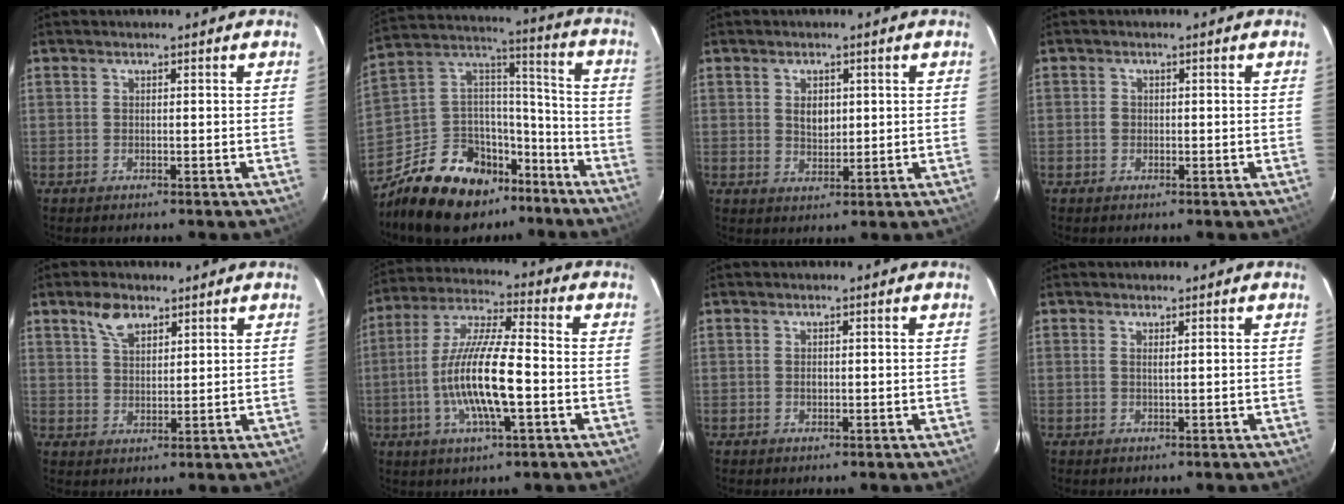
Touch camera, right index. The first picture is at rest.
{"total": 20.6, "force": [-13.7, 12.4, 9.2], "torque": [-0.212, 0.064, -0.207]}
{"total": 3.7, "force": [0.8, 2.5, 2.5], "torque": [-0.040, 0.003, 0.016]}
{"total": 1.1, "force": [-0.3, 1.1, 0.3], "torque": [-0.003, 0.003, -0.005]}
{"total": 5.2, "force": [3.3, 2.8, 2.9], "torque": [-0.047, 0.010, 0.062]}
{"total": 15.1, "force": [-3.4, 2.8, 14.4], "torque": [-0.284, -0.002, -0.066]}
{"total": 1.0, "force": [-0.1, 0.8, 0.6], "torque": [-0.009, 0.002, -0.002]}
{"total": 0.7, "force": [0.3, -0.1, 0.7], "torque": [-0.014, 0.002, 0.004]}